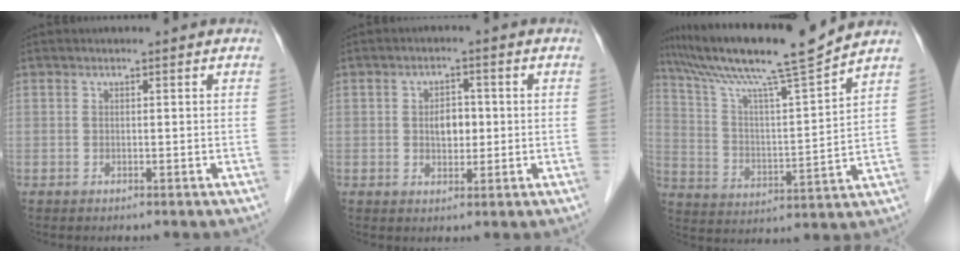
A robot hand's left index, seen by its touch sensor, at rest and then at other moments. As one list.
[{"total": 3.6, "force": [0.1, 2.3, 2.8], "torque": [-0.044, 0.008, 0.004]}, {"total": 16.0, "force": [13.6, -1.3, 8.2], "torque": [-0.151, 0.000, 0.229]}]